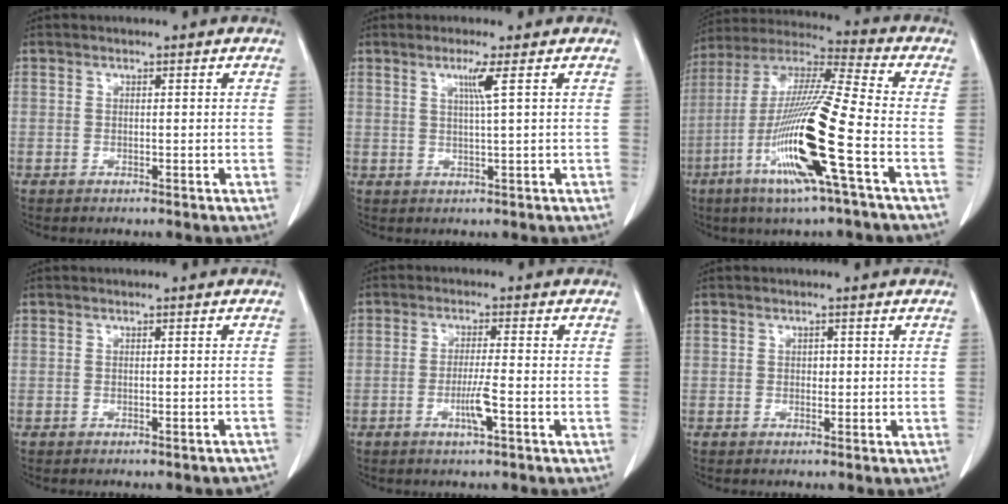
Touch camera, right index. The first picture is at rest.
{"total": 3.0, "force": [1.2, -0.9, 2.6], "torque": [-0.050, -0.004, 0.025]}
{"total": 18.6, "force": [-6.4, -0.3, 17.5], "torque": [-0.363, -0.024, -0.131]}
{"total": 3.5, "force": [-3.3, 0.6, 1.1], "torque": [-0.011, -0.005, -0.035]}
{"total": 4.0, "force": [-1.5, -0.2, 3.7], "torque": [-0.069, -0.006, -0.030]}
{"total": 0.9, "force": [0.0, 0.7, 0.6], "torque": [-0.006, 0.003, 0.000]}